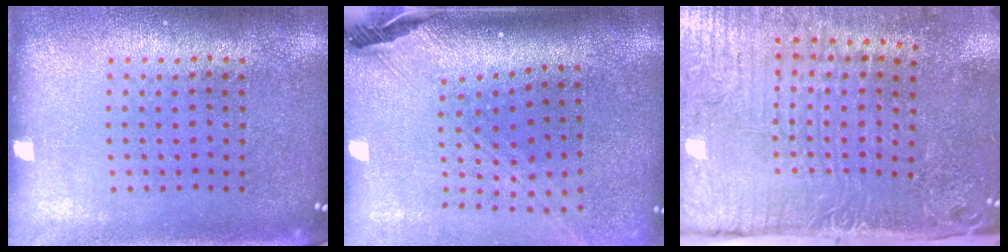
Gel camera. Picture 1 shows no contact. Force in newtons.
{"total": 2.9, "press": 2.0, "slide": 2.0}
{"total": 5.2, "press": 4.3, "slide": 3.0}